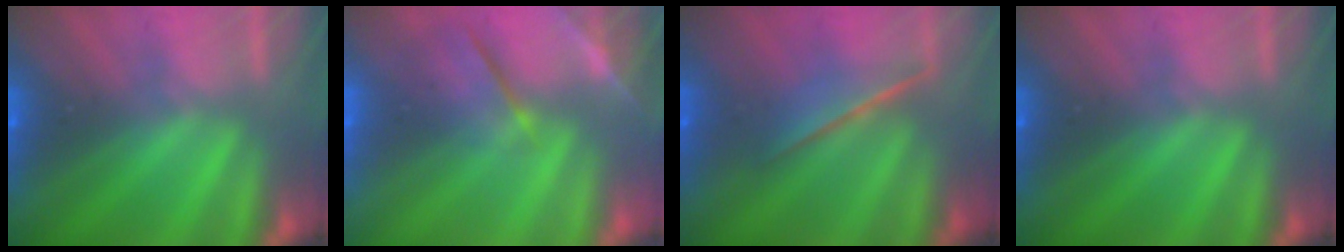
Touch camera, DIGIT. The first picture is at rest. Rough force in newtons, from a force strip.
{"total": 4.3}
{"total": 1.6}
{"total": 0.0}